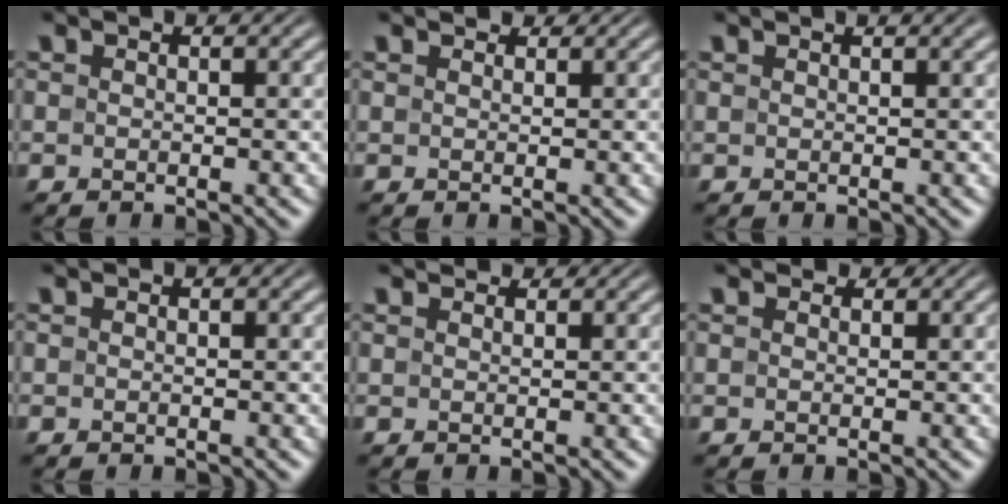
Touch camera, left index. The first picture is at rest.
{"total": 1.5, "force": [1.3, 0.6, 0.4], "torque": [-0.013, -0.001, 0.014]}
{"total": 1.6, "force": [1.2, 0.5, 1.0], "torque": [-0.011, 0.002, 0.011]}
{"total": 0.0}
{"total": 2.5, "force": [2.1, 0.8, 0.8], "torque": [-0.019, -0.006, 0.028]}
{"total": 1.5, "force": [1.2, 0.7, 0.4], "torque": [-0.008, -0.007, 0.011]}